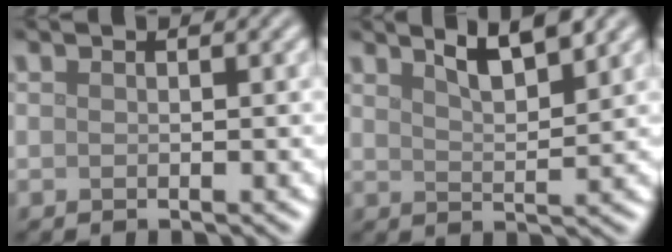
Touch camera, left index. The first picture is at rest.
{"total": 4.1, "force": [3.1, 0.8, 2.7], "torque": [-0.040, 0.009, 0.052]}